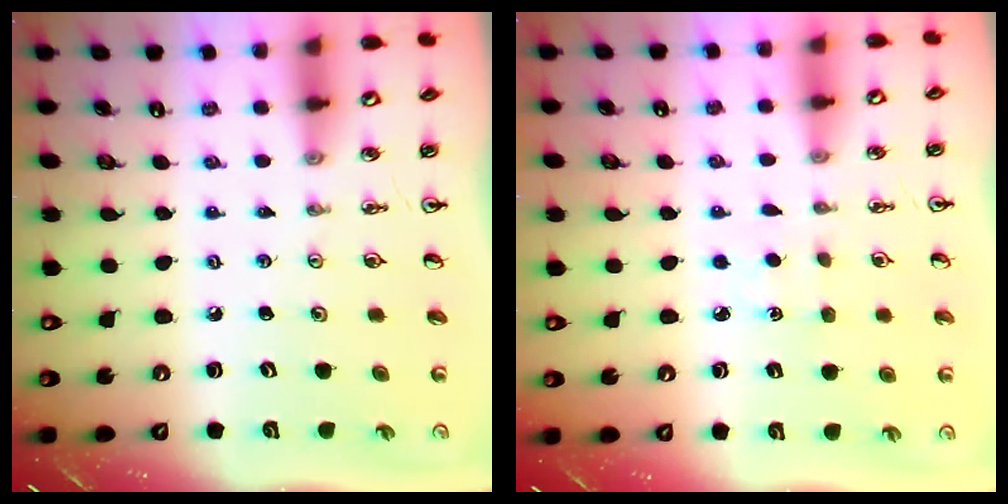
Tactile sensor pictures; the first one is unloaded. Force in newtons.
{"total": 1.4, "press": 1.4, "slide": 0.2}